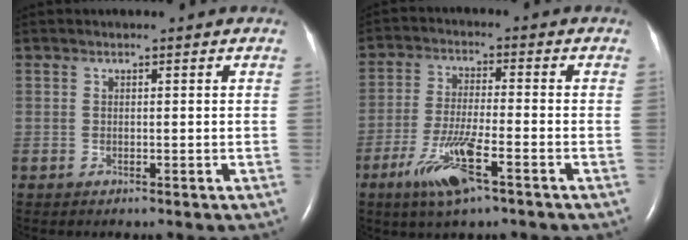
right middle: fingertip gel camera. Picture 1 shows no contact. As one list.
[{"total": 8.8, "force": [-4.8, 1.0, 7.4], "torque": [-0.153, -0.018, -0.086]}]